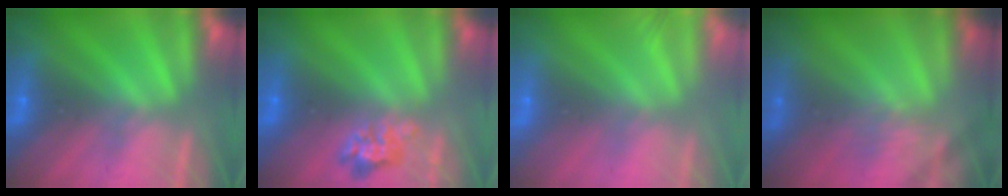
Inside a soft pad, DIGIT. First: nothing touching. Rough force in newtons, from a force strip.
{"total": 2.4}
{"total": 6.9}
{"total": 2.2}